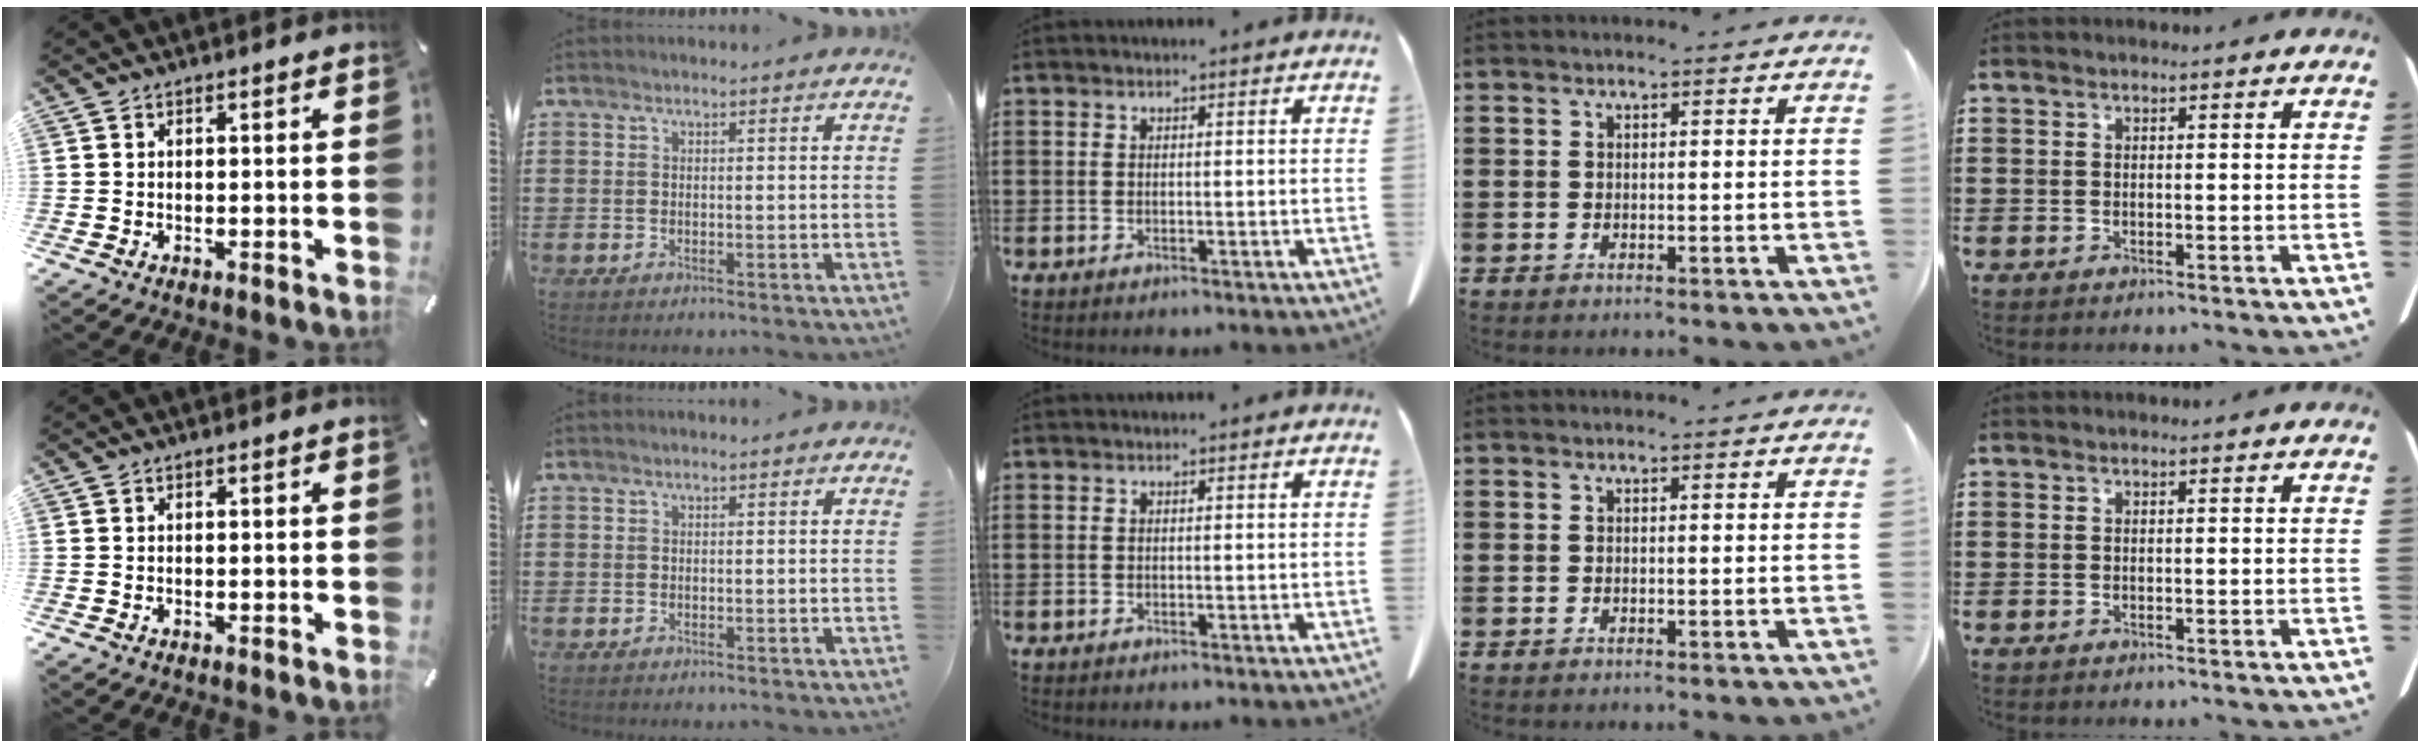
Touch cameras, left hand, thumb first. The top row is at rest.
{}